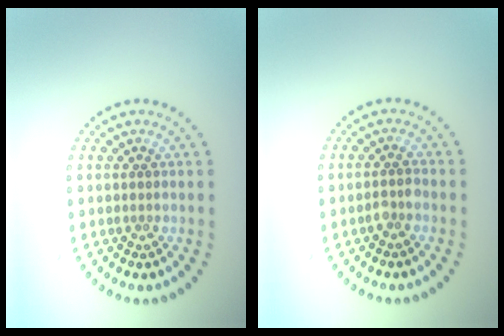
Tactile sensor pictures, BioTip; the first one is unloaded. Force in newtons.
{"total": 1.2, "press": 1.1, "slide": 0.4}